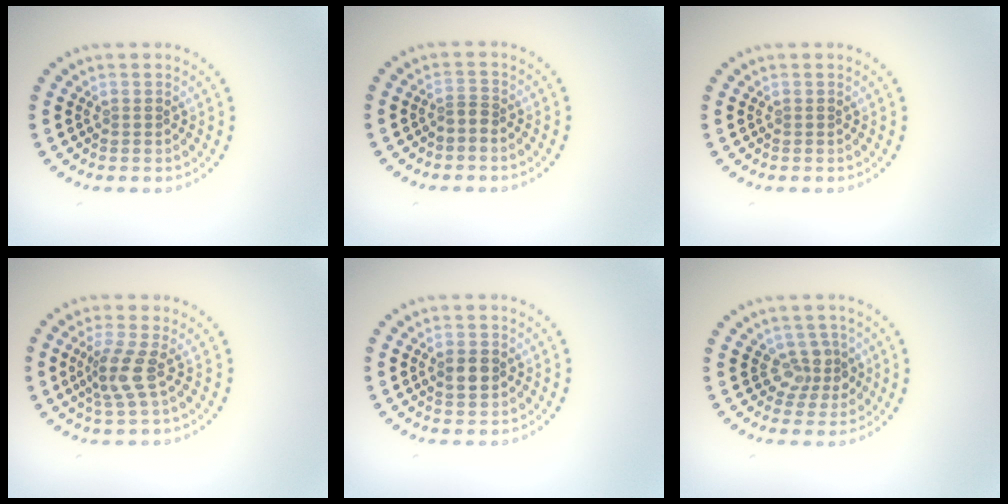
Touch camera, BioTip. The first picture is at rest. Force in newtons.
{"total": 0.9, "press": 0.7, "slide": 0.7}
{"total": 0.0}
{"total": 2.9, "press": 2.2, "slide": 1.9}
{"total": 2.0, "press": 2.0, "slide": 0.1}
{"total": 2.4, "press": 2.0, "slide": 1.4}